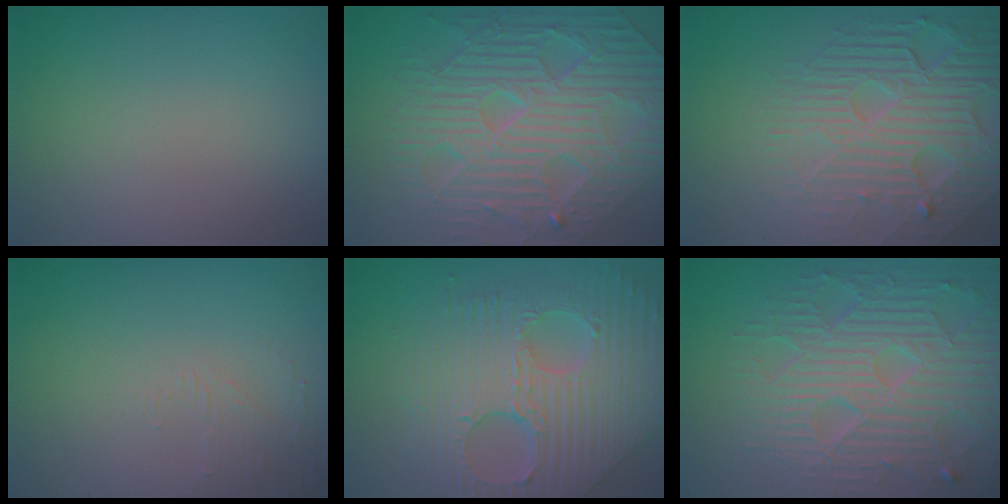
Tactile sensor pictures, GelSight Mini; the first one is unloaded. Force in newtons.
{"total": 10.9, "press": 7.4, "slide": 7.9}
{"total": 8.2, "press": 5.6, "slide": 6.0}
{"total": 1.6, "press": 1.5, "slide": 0.4}
{"total": 10.6, "press": 7.2, "slide": 7.8}
{"total": 9.2, "press": 6.2, "slide": 6.8}